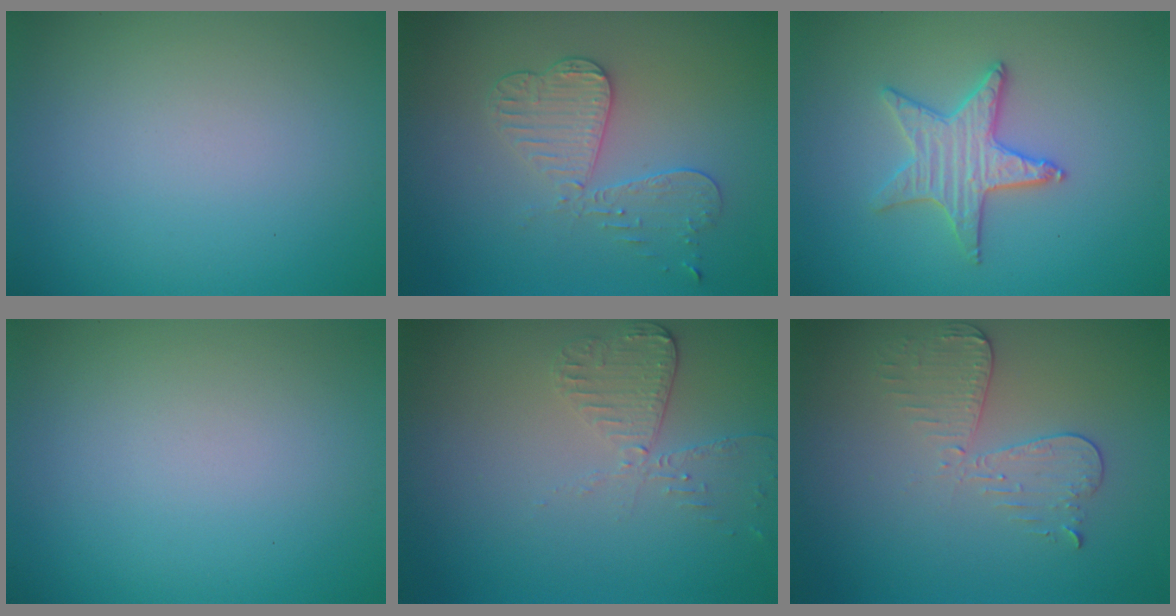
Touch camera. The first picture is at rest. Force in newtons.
{"total": 3.3, "press": 3.2, "slide": 0.9}
{"total": 3.2, "press": 3.2, "slide": 0.2}
{"total": 0.0}
{"total": 2.5, "press": 2.3, "slide": 1.0}
{"total": 2.9, "press": 2.7, "slide": 1.2}